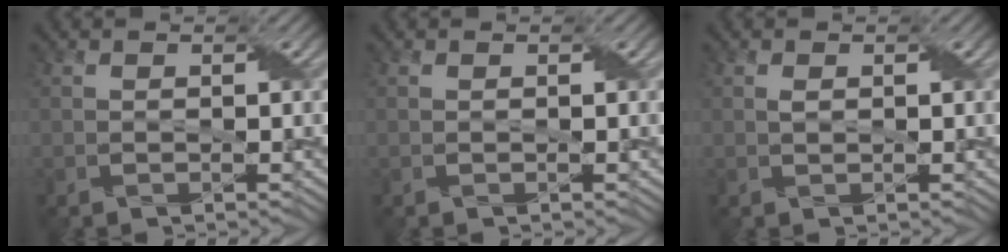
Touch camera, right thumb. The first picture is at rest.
{"total": 0.0}
{"total": 0.8, "force": [0.2, 0.4, 0.6], "torque": [-0.014, 0.003, 0.004]}